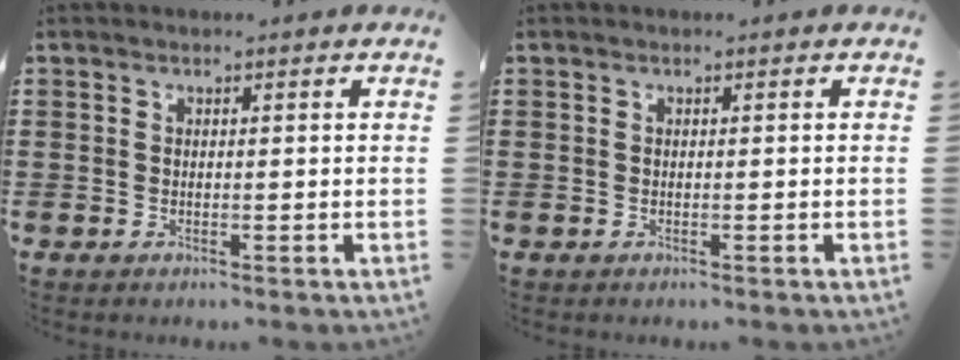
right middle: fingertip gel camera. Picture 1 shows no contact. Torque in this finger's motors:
{"motor_torque": [-0.14, -0.01, -0.16, -0.04]}